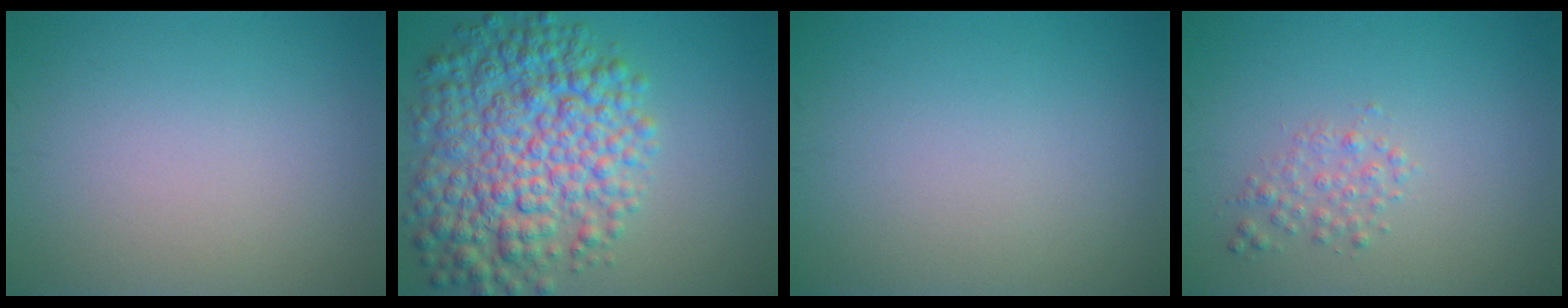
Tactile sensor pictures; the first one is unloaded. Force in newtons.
{"total": 9.7, "press": 9.7, "slide": 0.3}
{"total": 0.0}
{"total": 1.5, "press": 1.5, "slide": 0.1}